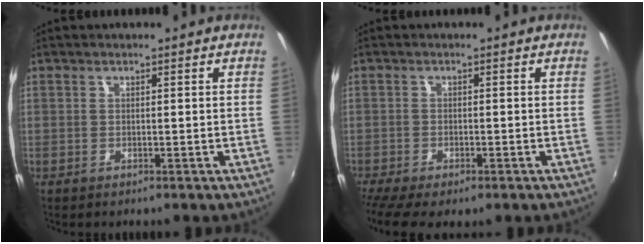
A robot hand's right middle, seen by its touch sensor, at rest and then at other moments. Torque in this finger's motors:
{"motor_torque": [1.15, -0.99, 0.26, 0.17]}